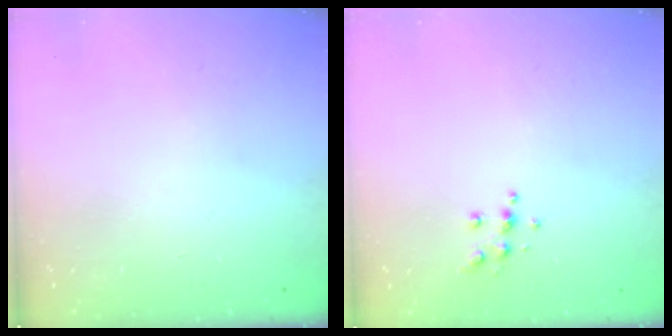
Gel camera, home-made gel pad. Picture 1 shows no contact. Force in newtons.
{"total": 5.6, "press": 5.6, "slide": 0.6}